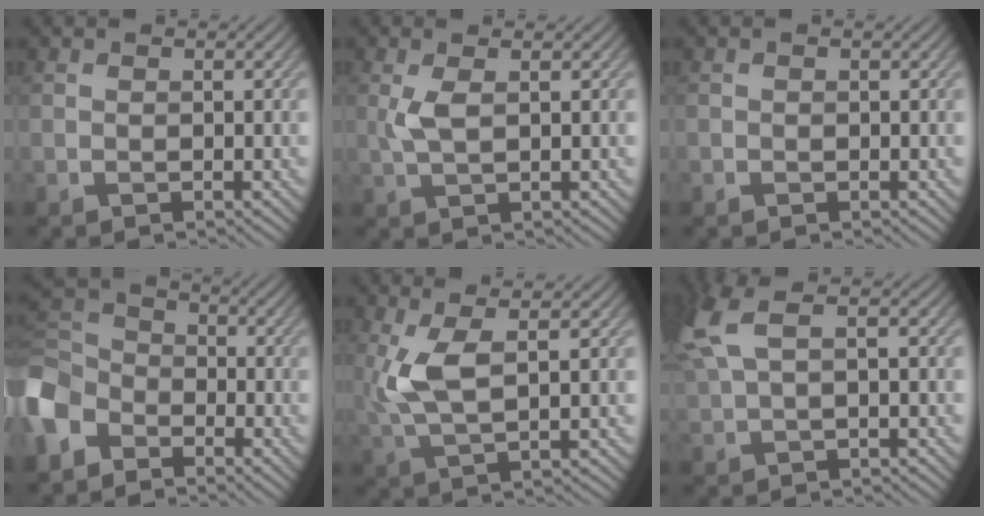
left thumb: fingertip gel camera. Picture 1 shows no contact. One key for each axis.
{"total": 2.8, "fx": 0.7, "fy": 0.8, "fz": 2.6, "tx": -0.063, "ty": 0.003, "tz": 0.013}
{"total": 0.0}
{"total": 7.8, "fx": -4.6, "fy": 5.3, "fz": 3.4, "tx": -0.099, "ty": -0.004, "tz": -0.120}
{"total": 6.0, "fx": 1.5, "fy": 1.8, "fz": 5.5, "tx": -0.133, "ty": 0.003, "tz": 0.029}
{"total": 6.1, "fx": 1.9, "fy": 2.5, "fz": 5.2, "tx": -0.139, "ty": 0.013, "tz": 0.036}